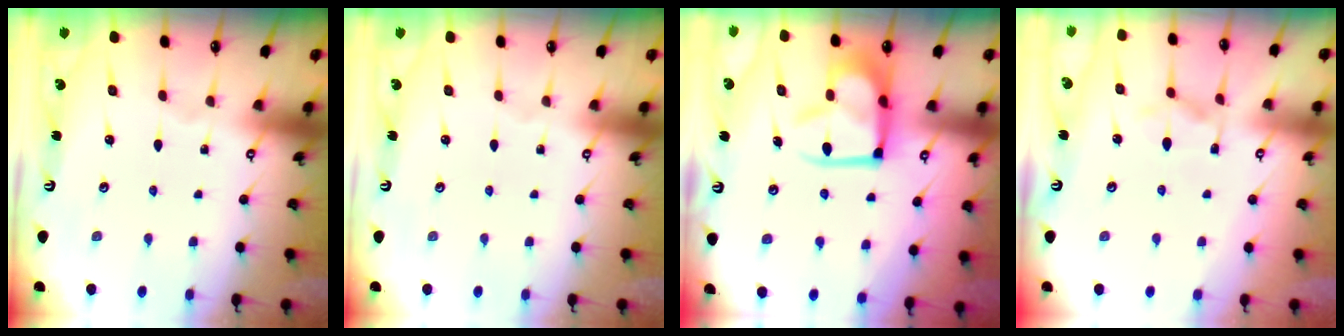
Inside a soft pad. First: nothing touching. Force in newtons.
{"total": 0.0}
{"total": 12.9, "press": 12.8, "slide": 1.6}
{"total": 5.7, "press": 5.6, "slide": 1.1}